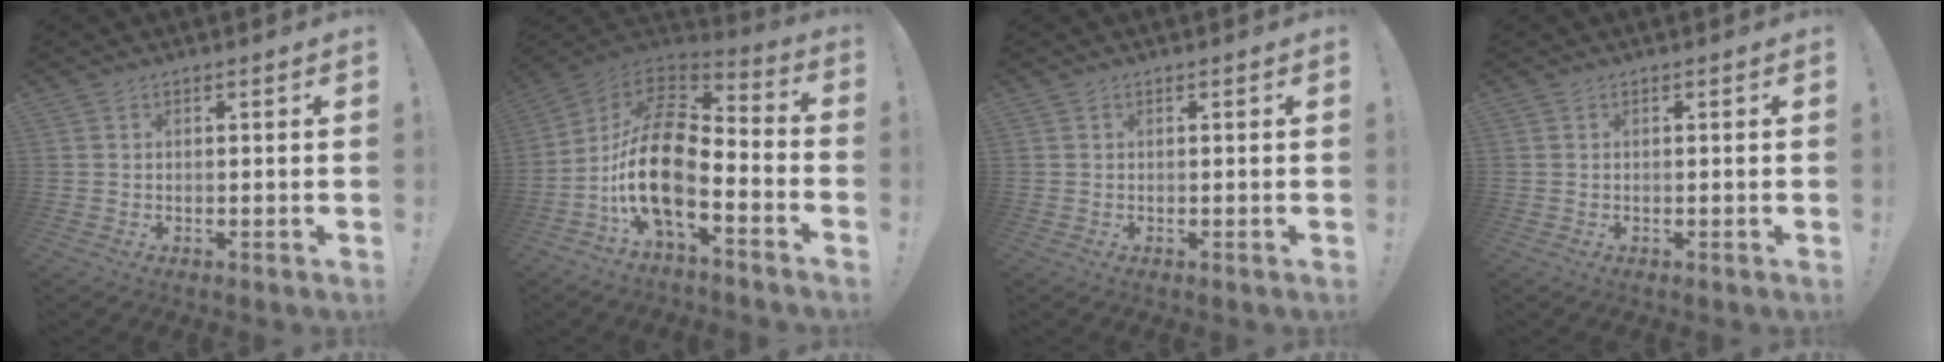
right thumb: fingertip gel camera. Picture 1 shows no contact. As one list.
[{"total": 19.9, "force": [-5.3, 9.1, 16.9], "torque": [-0.347, 0.022, -0.091]}, {"total": 0.0}, {"total": 0.0}]